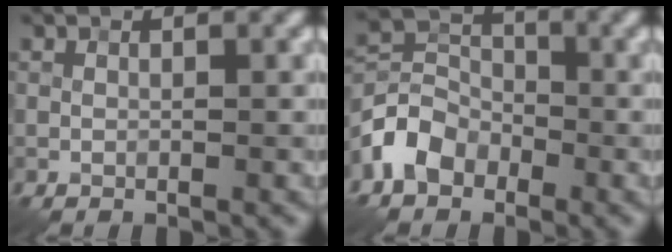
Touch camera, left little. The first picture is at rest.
{"total": 4.2, "force": [-2.5, 3.0, 1.7], "torque": [-0.037, 0.006, -0.062]}